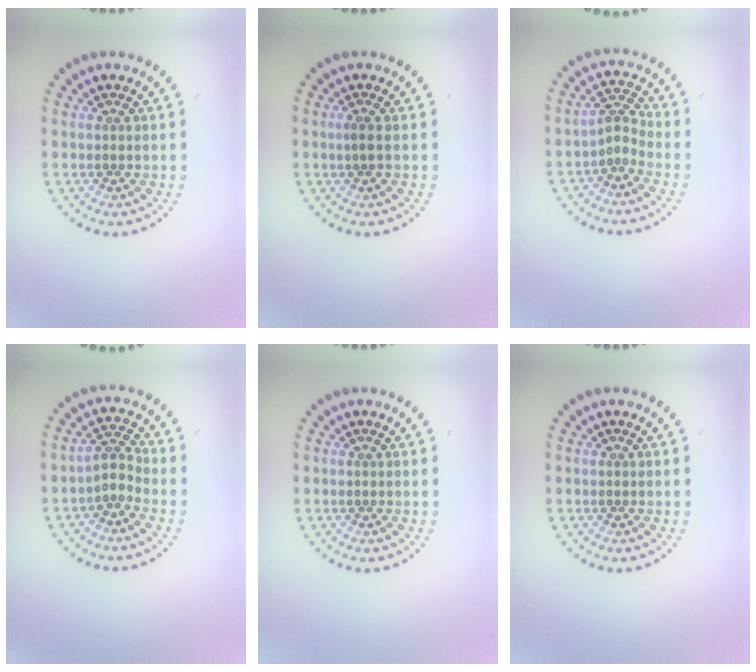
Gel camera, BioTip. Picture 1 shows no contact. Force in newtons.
{"total": 0.7, "press": 0.5, "slide": 0.5}
{"total": 2.0, "press": 1.3, "slide": 1.5}
{"total": 2.0, "press": 1.5, "slide": 1.2}
{"total": 0.0}
{"total": 0.0}